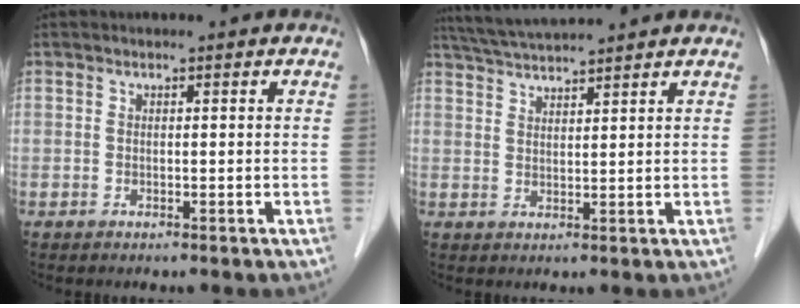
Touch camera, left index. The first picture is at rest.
{"total": 7.3, "force": [6.8, -0.6, 2.6], "torque": [-0.053, 0.028, 0.116]}